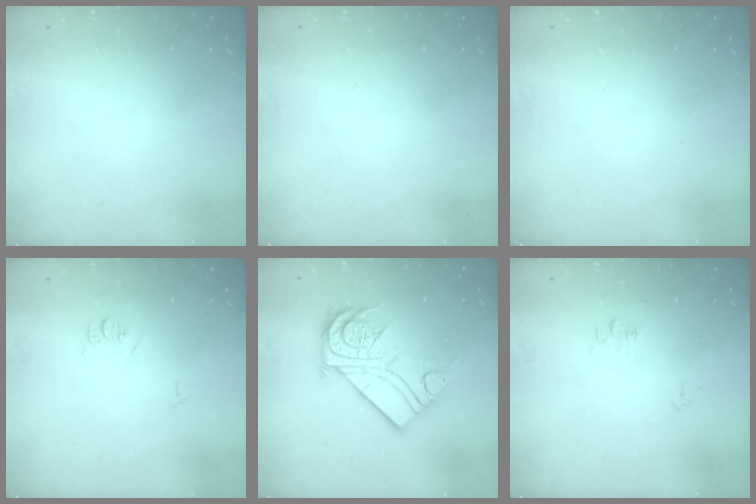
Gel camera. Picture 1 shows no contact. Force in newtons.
{"total": 0.0}
{"total": 0.0}
{"total": 5.6, "press": 5.6, "slide": 0.7}
{"total": 19.6, "press": 19.5, "slide": 1.8}
{"total": 3.9, "press": 3.9, "slide": 0.6}